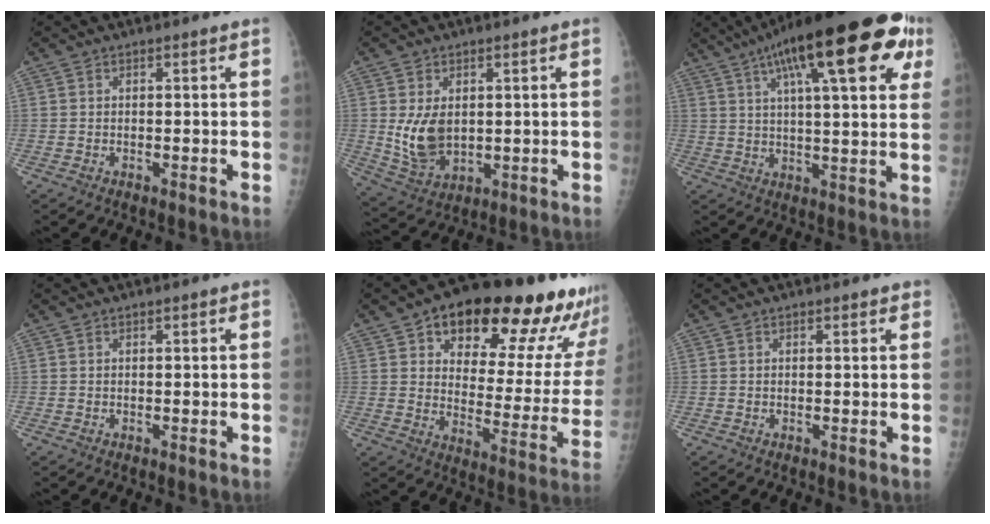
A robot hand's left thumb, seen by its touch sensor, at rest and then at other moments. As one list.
[{"total": 8.4, "force": [0.9, 5.6, 6.1], "torque": [-0.099, -0.016, 0.035]}, {"total": 26.2, "force": [12.2, 7.5, 22.0], "torque": [-0.315, 0.010, 0.173]}, {"total": 0.6, "force": [0.3, 0.1, 0.5], "torque": [-0.007, 0.001, 0.004]}, {"total": 27.0, "force": [17.4, 10.6, 17.7], "torque": [-0.202, -0.056, 0.236]}, {"total": 0.9, "force": [0.7, 0.4, 0.4], "torque": [-0.001, -0.002, 0.006]}]